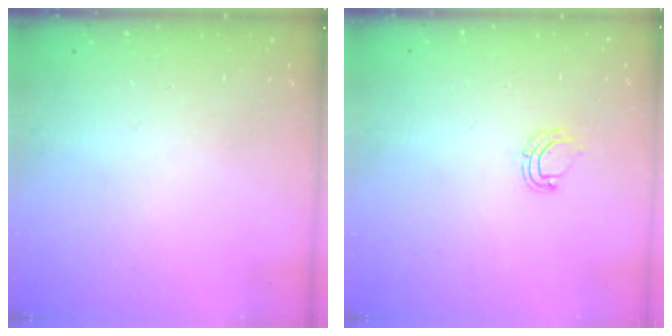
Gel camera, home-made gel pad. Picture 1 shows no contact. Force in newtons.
{"total": 6.4, "press": 6.4, "slide": 0.4}